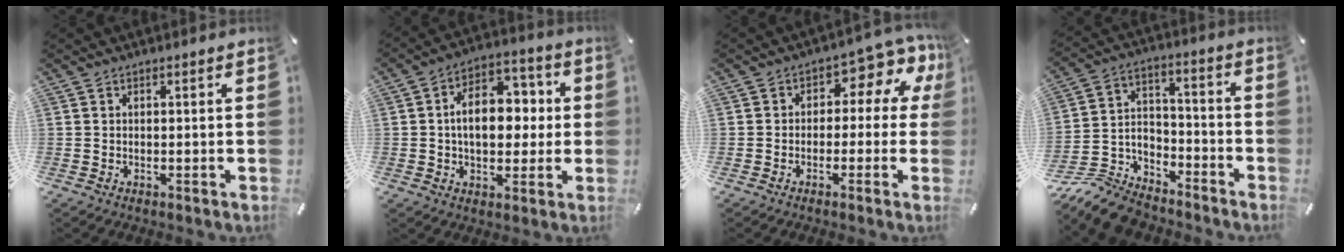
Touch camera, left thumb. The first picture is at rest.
{"total": 12.9, "force": [0.4, 9.0, 9.3], "torque": [-0.135, 0.007, 0.008]}
{"total": 8.5, "force": [2.6, 5.0, 6.3], "torque": [-0.083, -0.022, 0.044]}
{"total": 12.4, "force": [-10.7, 5.6, 3.0], "torque": [-0.053, 0.050, -0.203]}